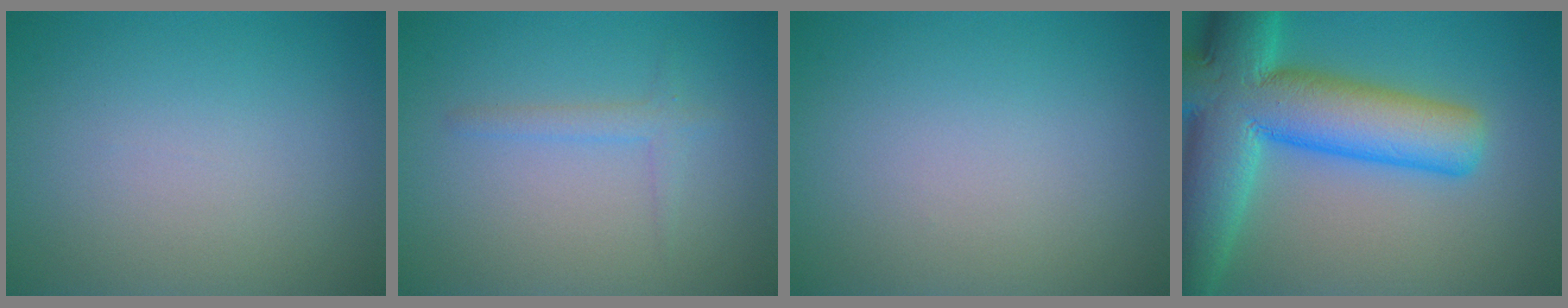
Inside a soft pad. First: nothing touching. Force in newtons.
{"total": 1.4, "press": 1.4, "slide": 0.1}
{"total": 0.0}
{"total": 13.3, "press": 13.3, "slide": 0.5}